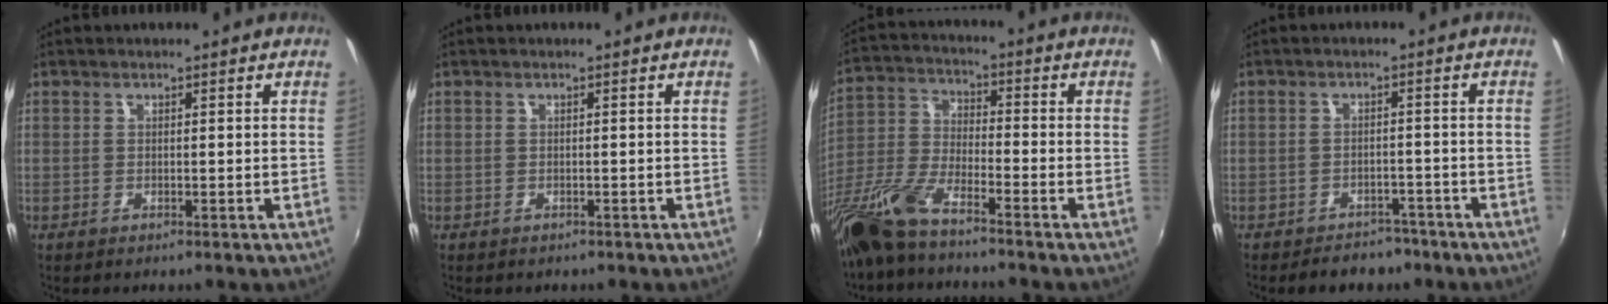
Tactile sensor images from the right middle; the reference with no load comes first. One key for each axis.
{"total": 0.7, "fx": -0.4, "fy": 0.5, "fz": 0.1, "tx": -0.005, "ty": -0.001, "tz": -0.004}
{"total": 13.0, "fx": -9.9, "fy": 2.7, "fz": 8.0, "tx": -0.187, "ty": -0.015, "tz": -0.206}
{"total": 7.0, "fx": -5.6, "fy": 3.7, "fz": 1.9, "tx": -0.049, "ty": 0.007, "tz": -0.070}